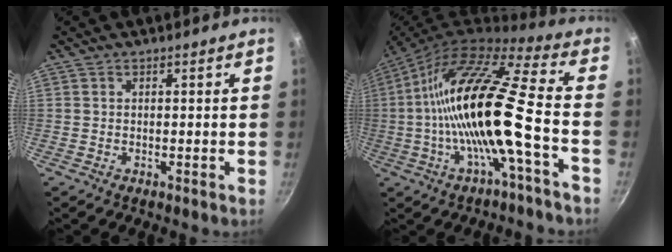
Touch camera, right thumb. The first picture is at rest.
{"total": 18.4, "force": [-4.2, 2.7, 17.7], "torque": [-0.314, 0.035, -0.089]}